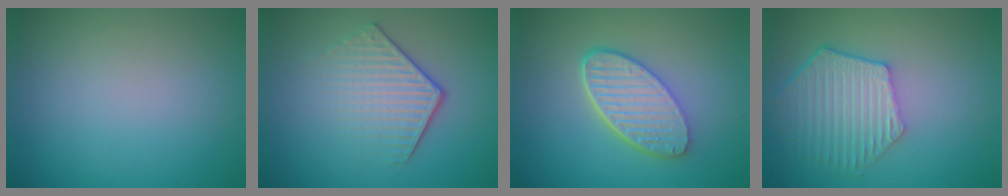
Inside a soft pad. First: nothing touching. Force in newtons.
{"total": 4.2, "press": 2.9, "slide": 3.0}
{"total": 5.6, "press": 4.5, "slide": 3.3}
{"total": 5.8, "press": 4.7, "slide": 3.4}